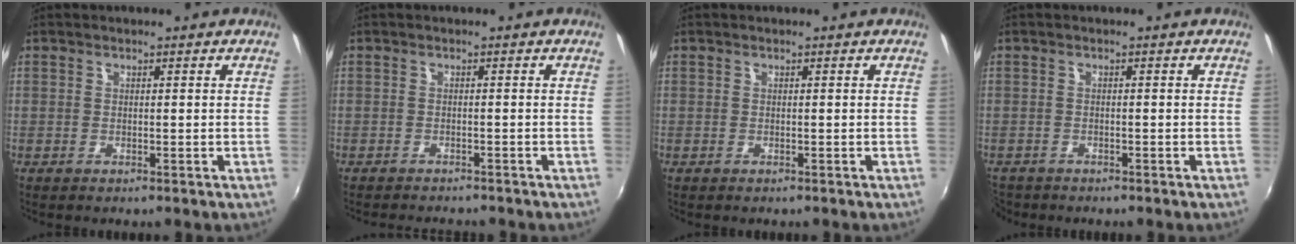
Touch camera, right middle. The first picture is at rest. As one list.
[{"total": 4.2, "force": [-3.9, 0.8, 1.2], "torque": [-0.034, -0.014, -0.059]}, {"total": 0.0}, {"total": 3.8, "force": [-3.2, 2.0, 0.9], "torque": [-0.034, -0.014, -0.059]}]